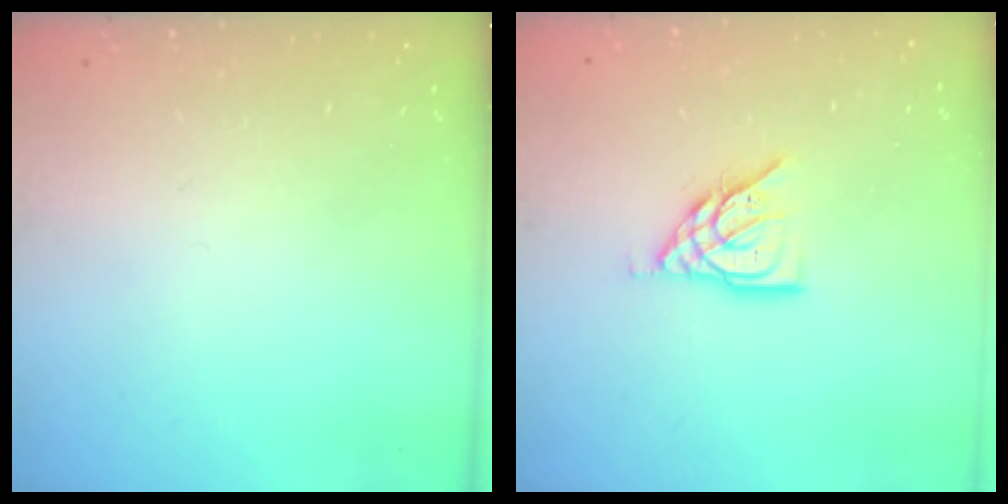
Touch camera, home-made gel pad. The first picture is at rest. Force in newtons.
{"total": 9.2, "press": 9.2, "slide": 0.4}